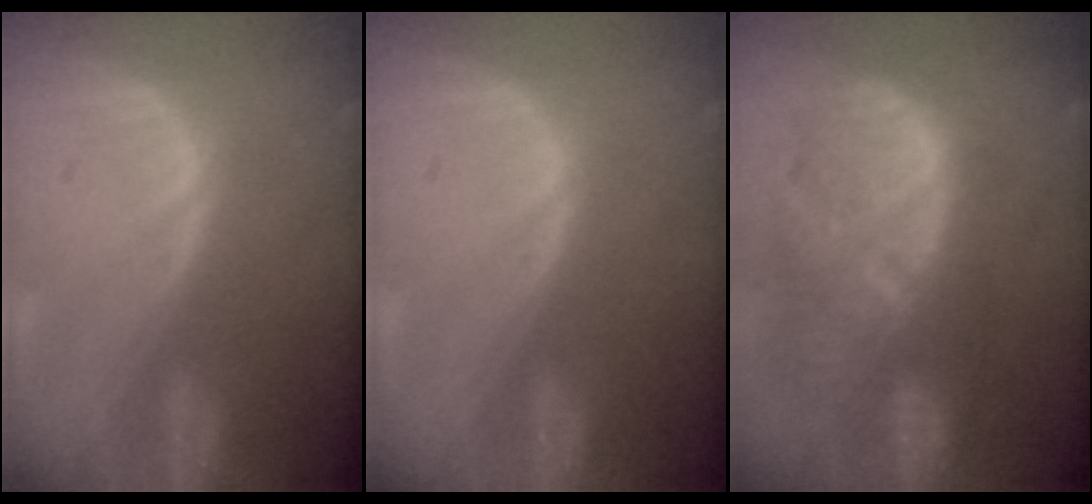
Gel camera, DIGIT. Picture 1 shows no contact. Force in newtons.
{"total": 0.0}
{"total": 12.6, "press": 11.2, "slide": 5.8}